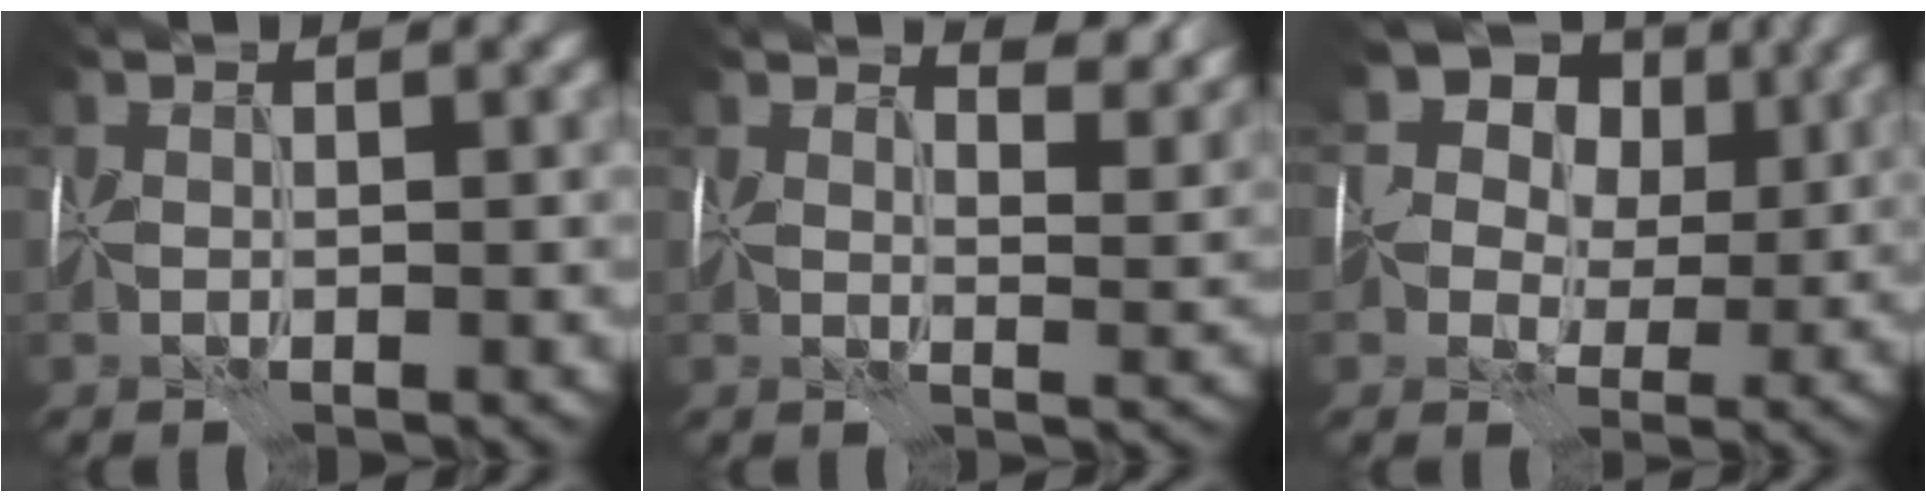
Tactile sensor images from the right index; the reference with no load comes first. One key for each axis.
{"total": 6.3, "fx": 5.0, "fy": 1.9, "fz": 3.3, "tx": -0.055, "ty": 0.000, "tz": 0.070}
{"total": 11.6, "fx": 4.9, "fy": 8.7, "fz": 5.9, "tx": -0.085, "ty": 0.026, "tz": 0.058}